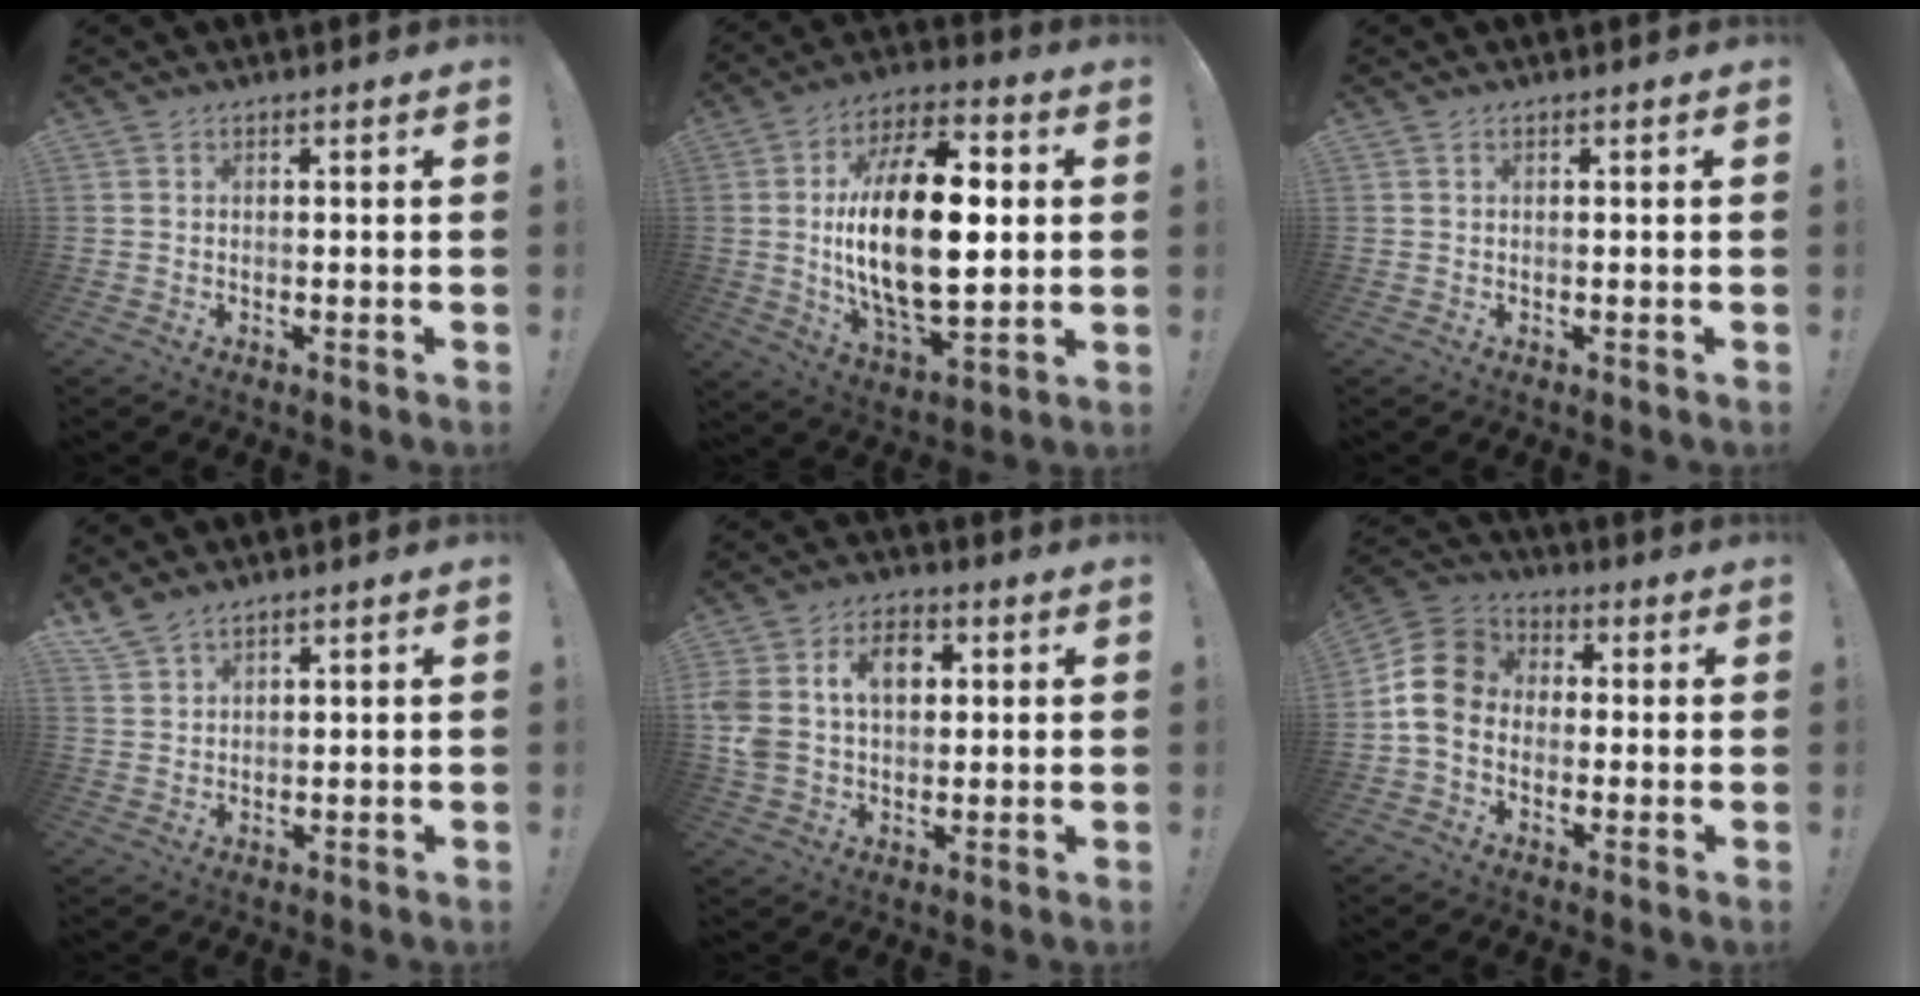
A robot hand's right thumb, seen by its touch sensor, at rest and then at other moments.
{"total": 25.2, "force": [1.5, 12.3, 21.9], "torque": [-0.400, -0.007, 0.017]}
{"total": 0.0}
{"total": 4.4, "force": [3.9, 1.1, 1.7], "torque": [-0.041, -0.023, 0.075]}
{"total": 12.6, "force": [3.5, 9.4, 7.7], "torque": [-0.132, 0.006, 0.067]}
{"total": 11.7, "force": [-0.8, 9.5, 6.7], "torque": [-0.121, 0.026, -0.006]}